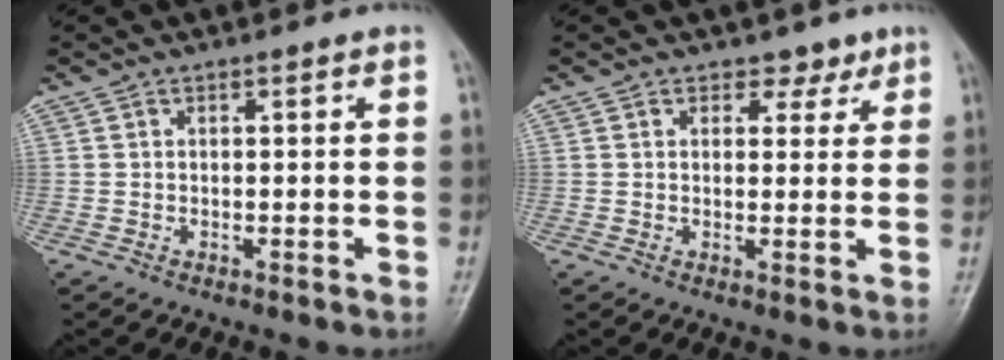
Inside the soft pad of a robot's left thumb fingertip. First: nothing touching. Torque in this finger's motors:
{"motor_torque": [0.03, 0.01, -0.14, -0.13, 0.02]}